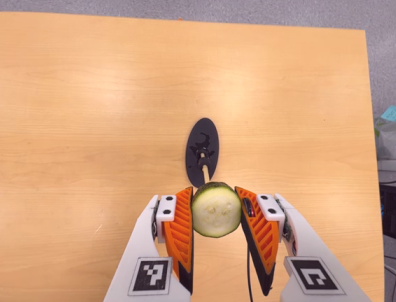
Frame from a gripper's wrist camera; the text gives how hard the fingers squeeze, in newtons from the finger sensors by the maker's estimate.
{"total": 10.4, "left": 9.2, "right": 11.6}